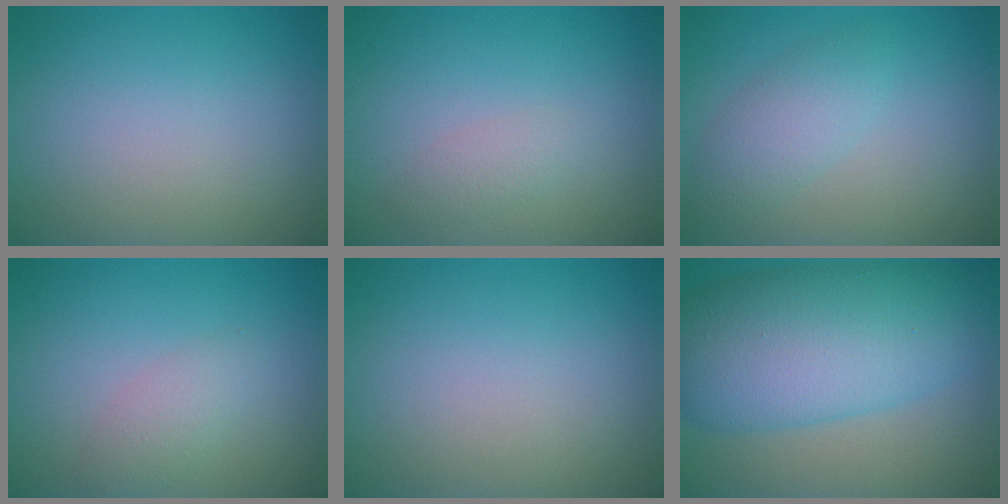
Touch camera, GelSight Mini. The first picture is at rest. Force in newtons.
{"total": 1.3, "press": 1.3, "slide": 0.0}
{"total": 2.7, "press": 2.7, "slide": 0.1}
{"total": 2.0, "press": 2.0, "slide": 0.1}
{"total": 0.0}
{"total": 11.1, "press": 11.1, "slide": 0.2}